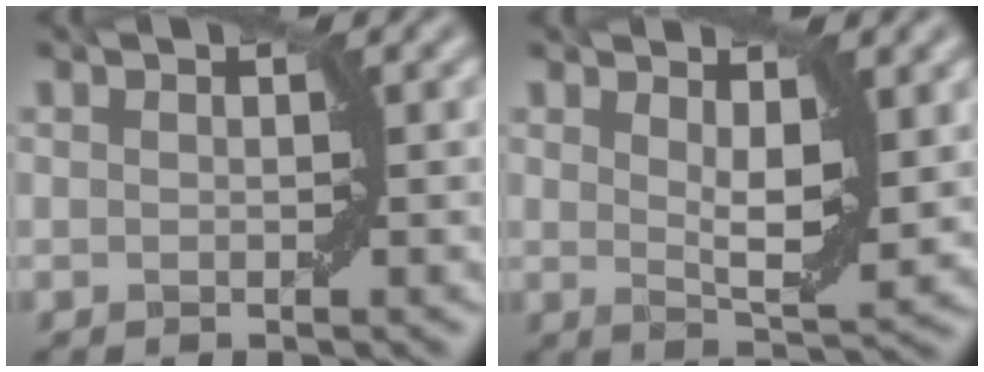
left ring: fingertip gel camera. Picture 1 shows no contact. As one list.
[{"total": 3.9, "force": [1.5, 1.1, 3.4], "torque": [-0.054, -0.010, 0.028]}]